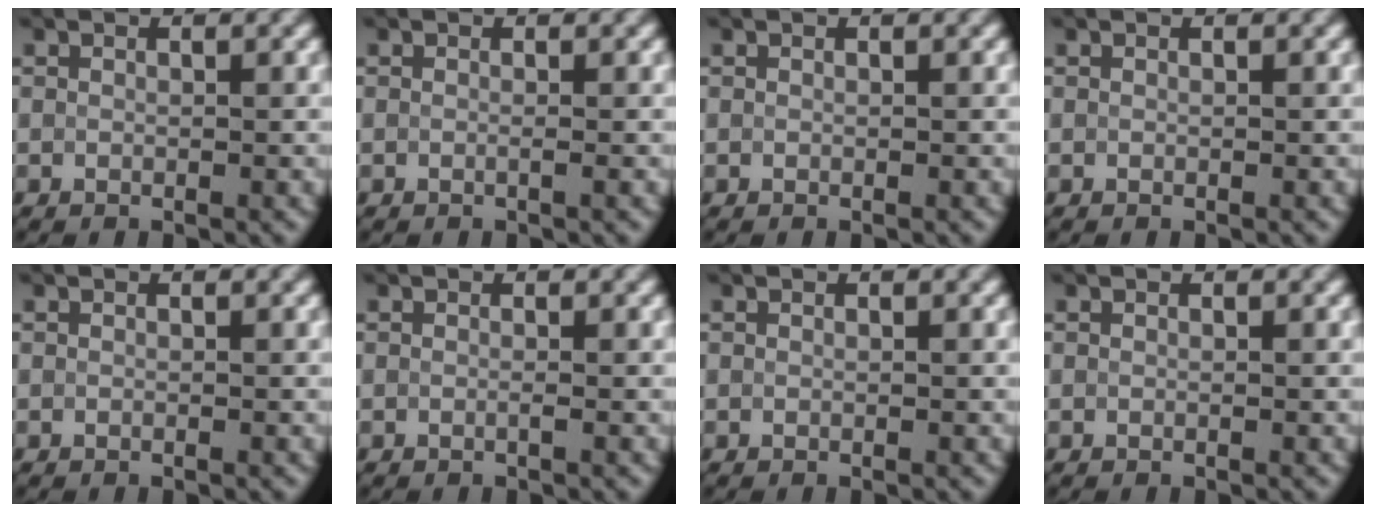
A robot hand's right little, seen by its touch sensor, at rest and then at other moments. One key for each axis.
{"total": 0.9, "fx": -0.3, "fy": 0.3, "fz": 0.8, "tx": -0.006, "ty": -0.002, "tz": -0.013}
{"total": 0.0}
{"total": 0.0}
{"total": 0.0}
{"total": 0.7, "fx": -0.4, "fy": 0.1, "fz": 0.6, "tx": -0.005, "ty": -0.001, "tz": -0.010}
{"total": 0.0}
{"total": 0.0}